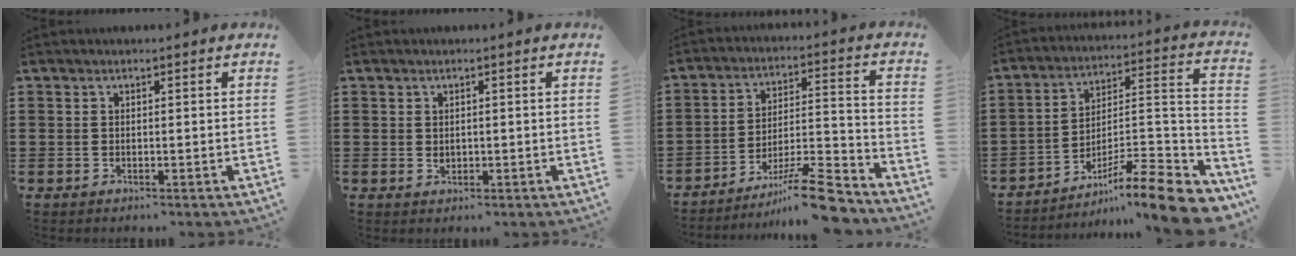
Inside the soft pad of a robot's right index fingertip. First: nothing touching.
{"total": 0.8, "force": [0.1, 0.6, 0.5], "torque": [-0.011, 0.003, 0.002]}
{"total": 11.3, "force": [-9.3, 1.1, 6.3], "torque": [-0.086, 0.035, -0.173]}
{"total": 11.3, "force": [-8.6, 1.2, 7.2], "torque": [-0.098, 0.017, -0.160]}